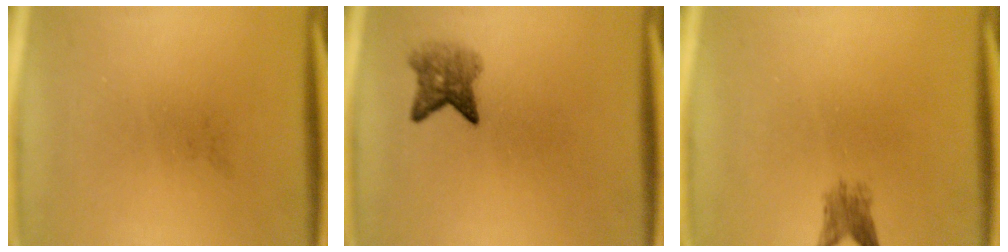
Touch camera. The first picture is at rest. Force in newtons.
{"total": 3.8}
{"total": 2.5}